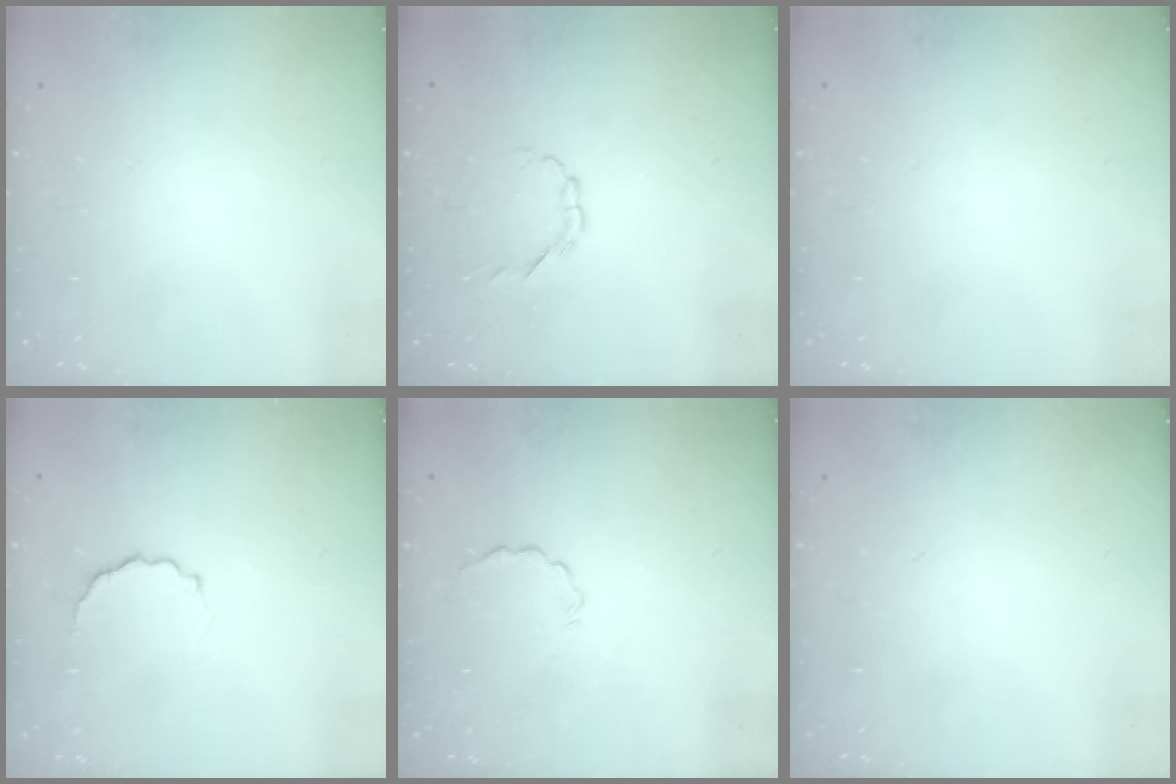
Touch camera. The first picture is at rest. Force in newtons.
{"total": 2.6, "press": 2.4, "slide": 0.9}
{"total": 0.0}
{"total": 4.0, "press": 3.9, "slide": 0.7}
{"total": 2.9, "press": 2.7, "slide": 0.9}
{"total": 0.0}